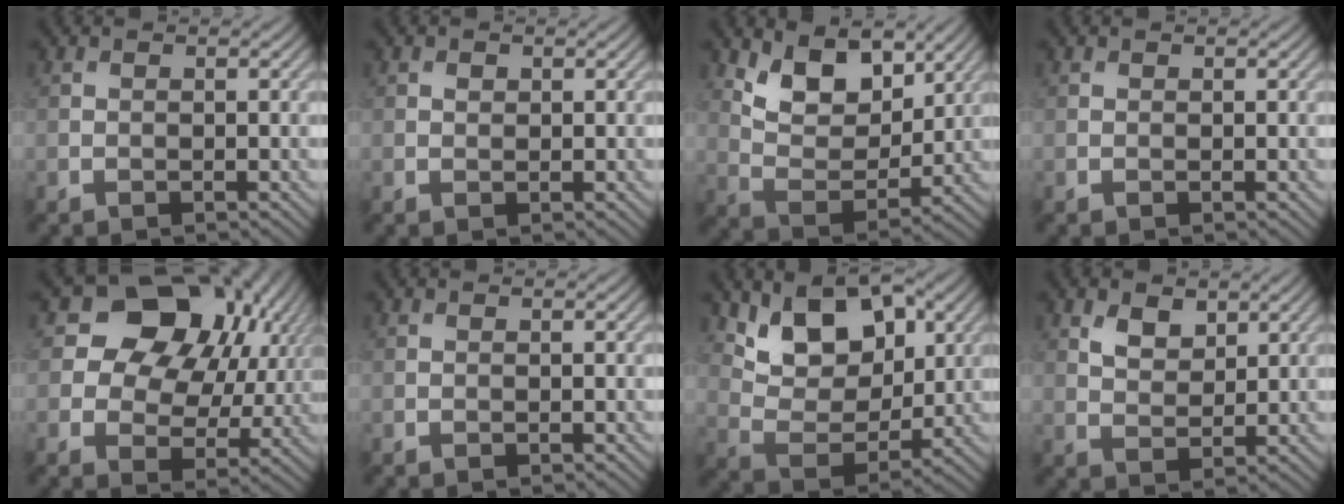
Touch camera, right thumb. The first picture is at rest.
{"total": 0.6, "force": [0.3, 0.5, 0.3], "torque": [-0.004, -0.004, 0.005]}
{"total": 8.3, "force": [5.2, 4.3, 4.8], "torque": [-0.099, -0.017, 0.093]}
{"total": 0.0}
{"total": 14.9, "force": [5.3, 11.0, 8.6], "torque": [-0.150, 0.030, 0.085]}
{"total": 0.0}
{"total": 10.0, "force": [5.0, 5.9, 6.3], "torque": [-0.121, -0.015, 0.086]}
{"total": 3.5, "force": [2.1, 2.0, 1.9], "torque": [-0.042, -0.006, 0.043]}